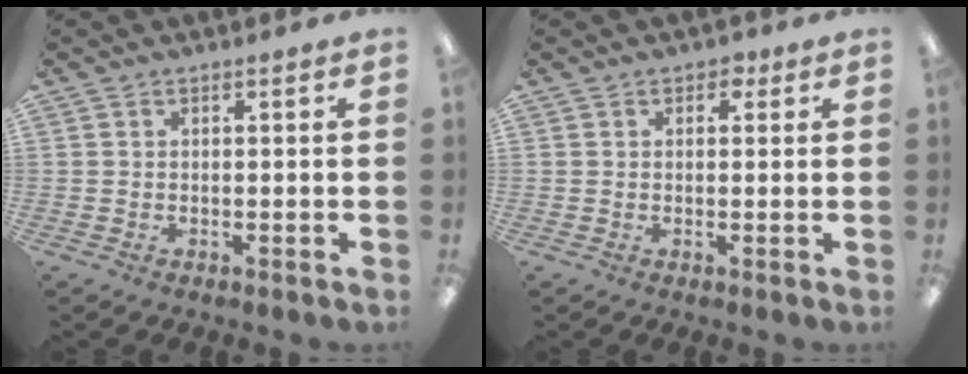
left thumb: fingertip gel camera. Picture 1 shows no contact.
{"total": 2.2, "force": [1.1, 1.5, 1.1], "torque": [-0.005, -0.002, 0.017]}